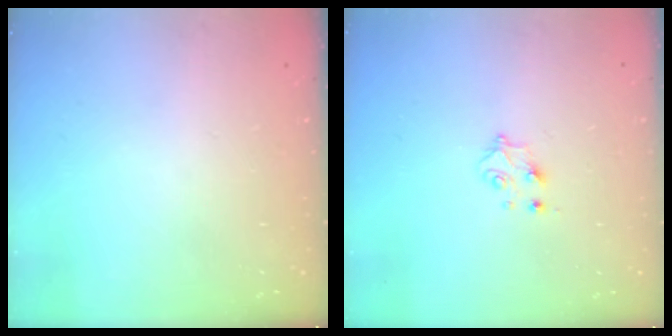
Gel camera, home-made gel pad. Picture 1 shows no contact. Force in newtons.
{"total": 4.4, "press": 4.4, "slide": 0.5}